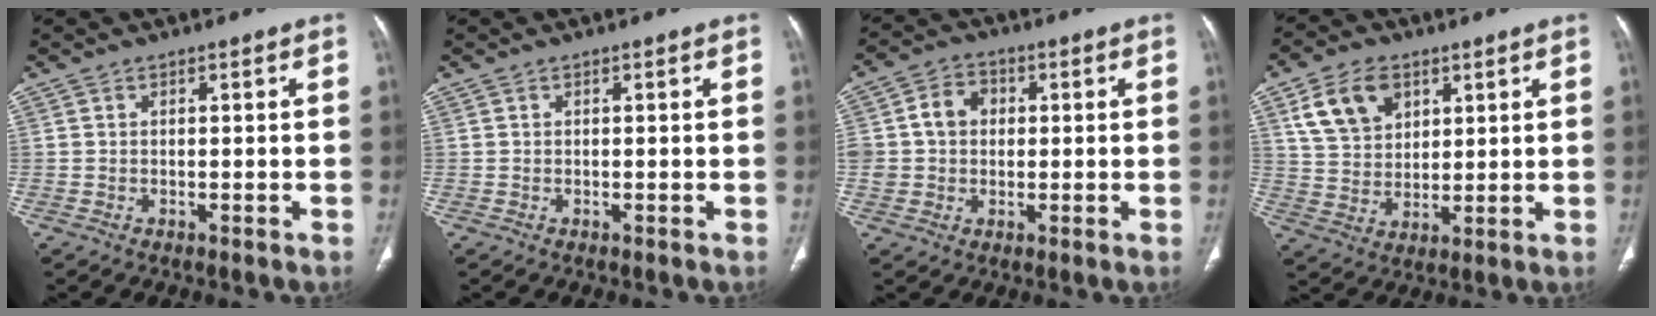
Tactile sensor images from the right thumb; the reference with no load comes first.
{"total": 0.0}
{"total": 7.8, "force": [0.8, 6.6, 4.1], "torque": [-0.055, 0.017, 0.011]}
{"total": 10.3, "force": [4.7, 7.3, 5.5], "torque": [-0.076, -0.013, 0.094]}